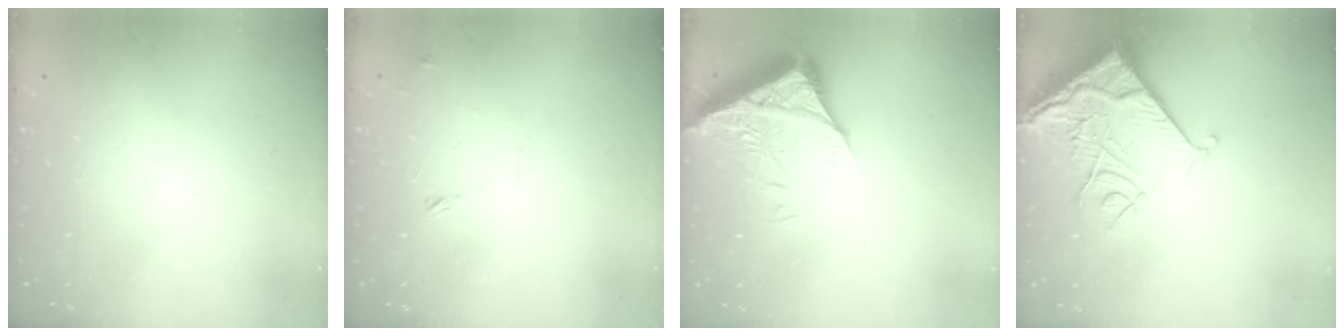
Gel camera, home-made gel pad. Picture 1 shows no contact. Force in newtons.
{"total": 9.4, "press": 9.4, "slide": 0.6}
{"total": 7.2, "press": 7.2, "slide": 0.6}
{"total": 12.8, "press": 12.7, "slide": 1.7}